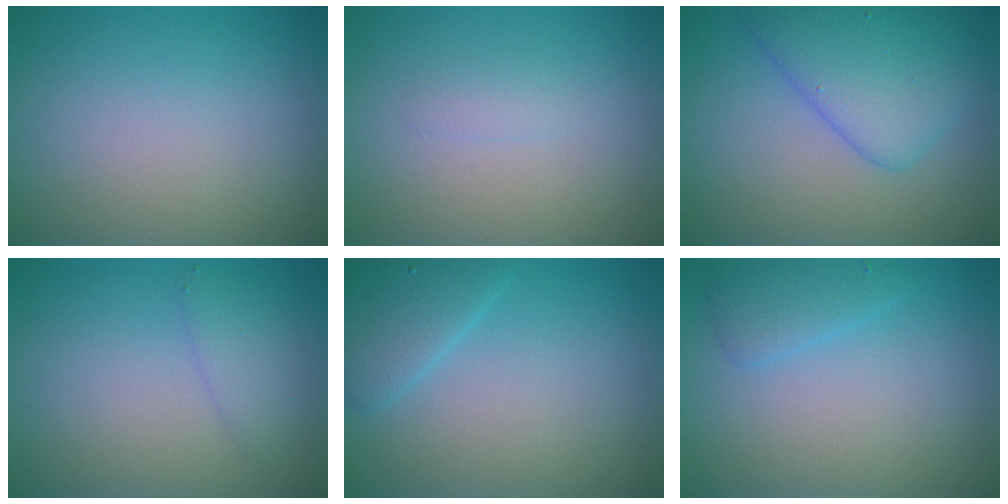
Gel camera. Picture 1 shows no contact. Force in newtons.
{"total": 0.8, "press": 0.8, "slide": 0.0}
{"total": 5.6, "press": 5.6, "slide": 0.2}
{"total": 1.8, "press": 1.8, "slide": 0.1}
{"total": 2.6, "press": 2.6, "slide": 0.2}
{"total": 1.9, "press": 1.9, "slide": 0.1}